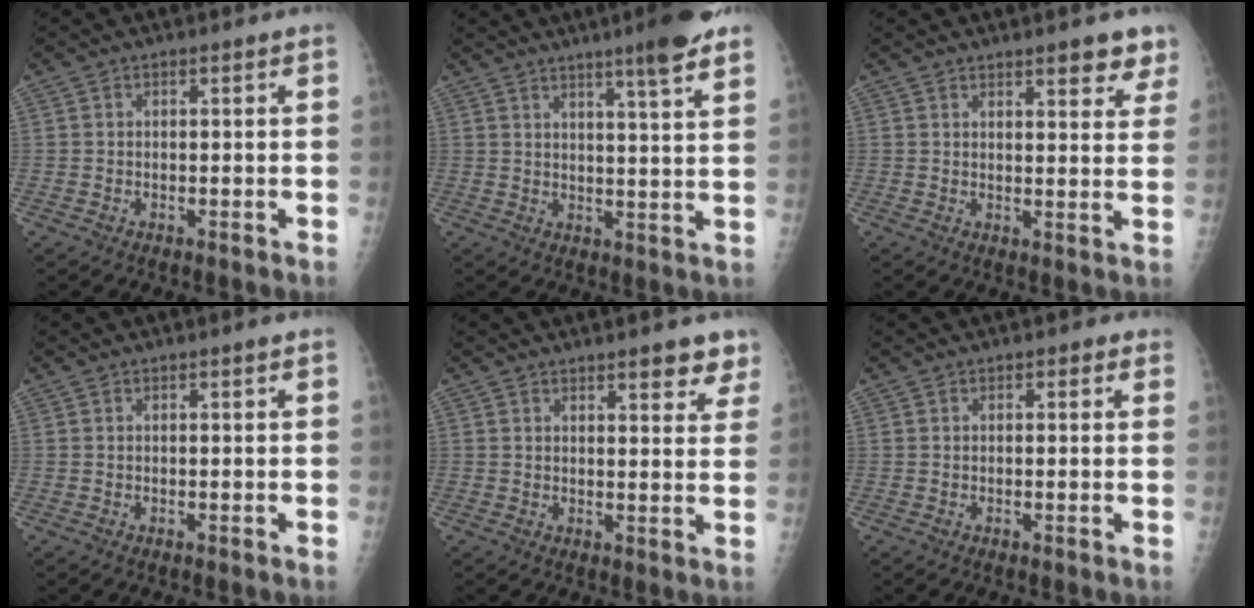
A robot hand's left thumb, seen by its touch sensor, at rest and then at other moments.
{"total": 10.0, "force": [7.0, 0.3, 7.1], "torque": [-0.088, -0.031, 0.089]}
{"total": 6.6, "force": [4.8, 2.1, 4.0], "torque": [-0.022, -0.023, 0.057]}
{"total": 0.6, "force": [0.4, 0.0, 0.5], "torque": [-0.007, -0.001, 0.007]}
{"total": 6.6, "force": [4.9, 2.1, 3.9], "torque": [-0.020, -0.023, 0.057]}
{"total": 1.7, "force": [1.0, 1.0, 0.9], "torque": [0.003, -0.002, 0.006]}